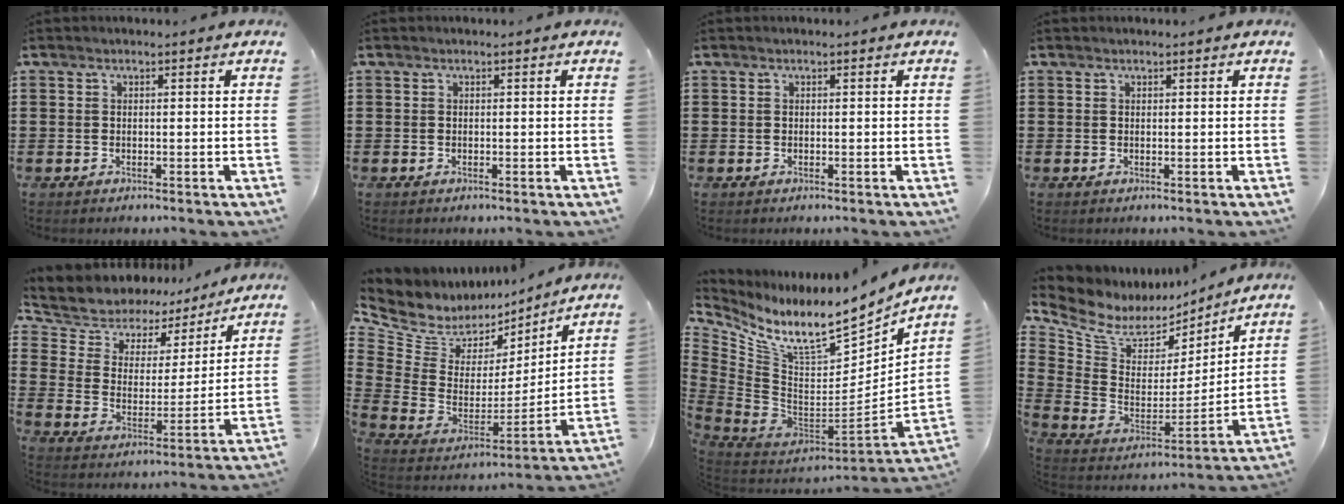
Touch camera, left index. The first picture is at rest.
{"total": 0.0}
{"total": 0.0}
{"total": 0.0}
{"total": 6.0, "force": [5.1, 3.1, 0.2], "torque": [-0.044, -0.034, 0.086]}
{"total": 6.9, "force": [5.5, 3.9, 1.4], "torque": [-0.078, -0.049, 0.096]}
{"total": 12.4, "force": [9.2, 3.0, 7.7], "torque": [-0.156, -0.085, 0.155]}
{"total": 7.3, "force": [5.8, 3.8, 2.3], "torque": [-0.086, -0.039, 0.104]}